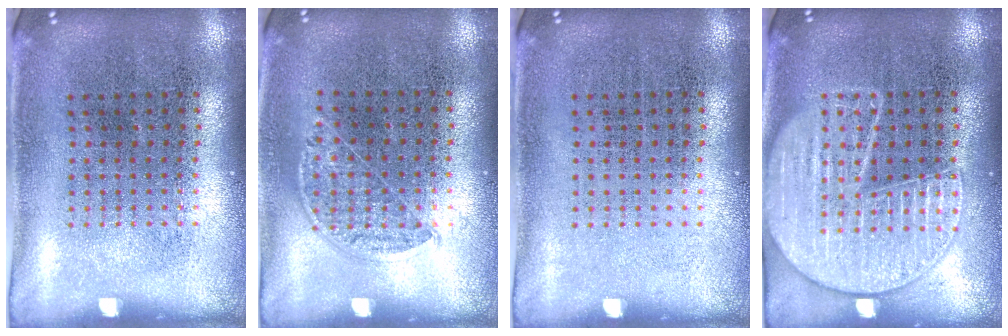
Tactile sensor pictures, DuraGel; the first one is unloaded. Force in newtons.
{"total": 0.8, "press": 0.6, "slide": 0.6}
{"total": 0.0}
{"total": 3.5, "press": 3.5, "slide": 0.3}